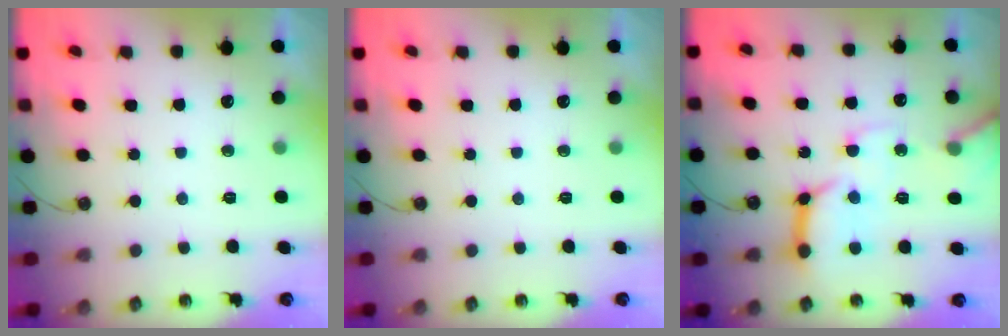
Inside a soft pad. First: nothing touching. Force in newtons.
{"total": 0.0}
{"total": 16.3, "press": 16.2, "slide": 1.8}